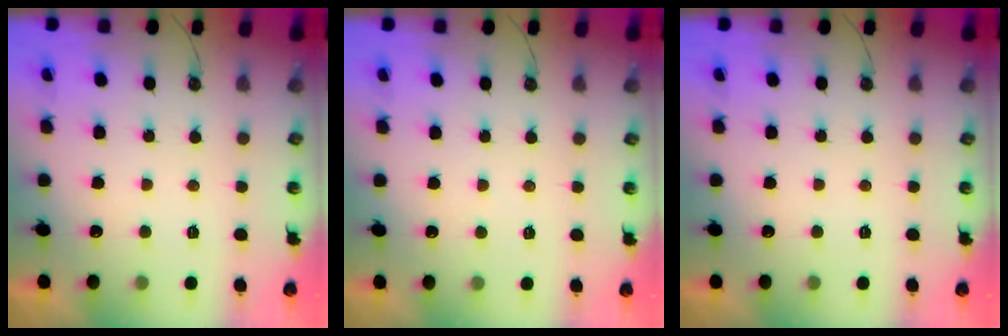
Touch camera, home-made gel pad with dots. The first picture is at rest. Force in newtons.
{"total": 2.8, "press": 2.8, "slide": 0.3}
{"total": 0.0}